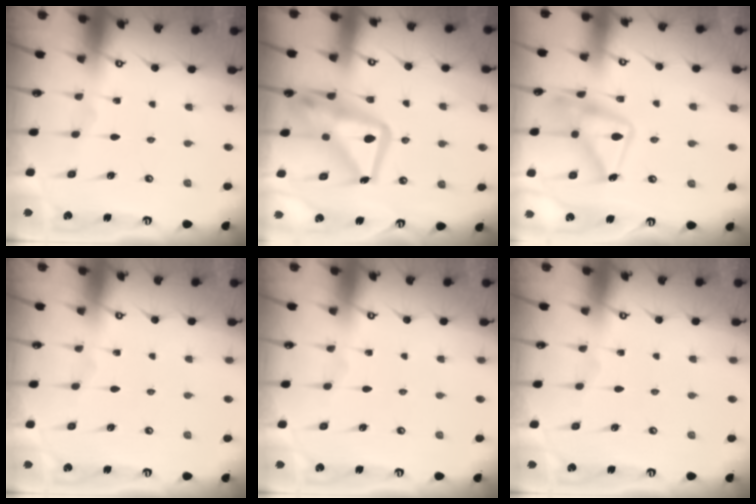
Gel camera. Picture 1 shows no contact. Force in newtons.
{"total": 18.0, "press": 18.0, "slide": 1.7}
{"total": 16.6, "press": 16.6, "slide": 0.9}
{"total": 0.0}
{"total": 0.0}
{"total": 0.0}